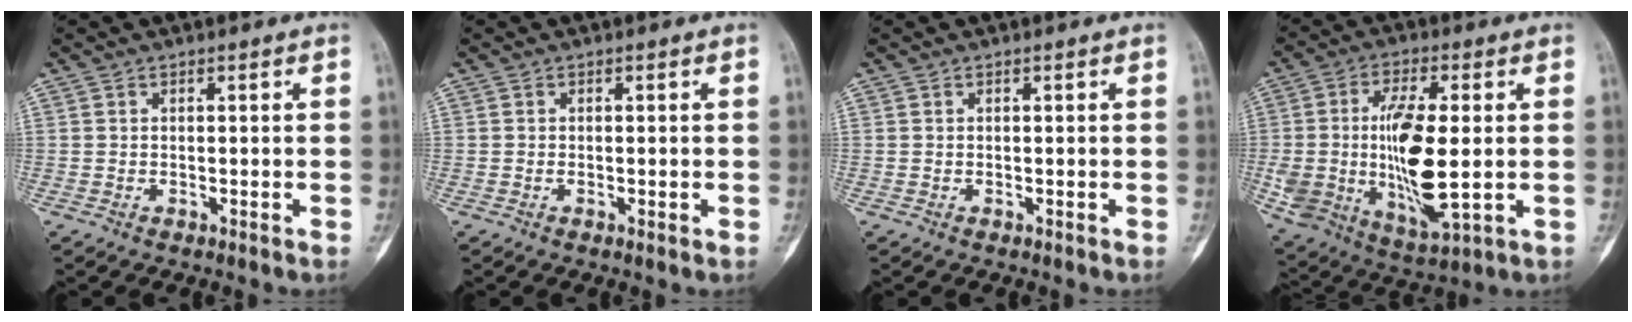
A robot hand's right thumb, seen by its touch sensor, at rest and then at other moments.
{"total": 0.6, "force": [-0.1, 0.2, 0.6], "torque": [-0.007, 0.000, -0.002]}
{"total": 0.0}
{"total": 18.7, "force": [-0.1, 7.6, 17.1], "torque": [-0.335, -0.009, 0.008]}